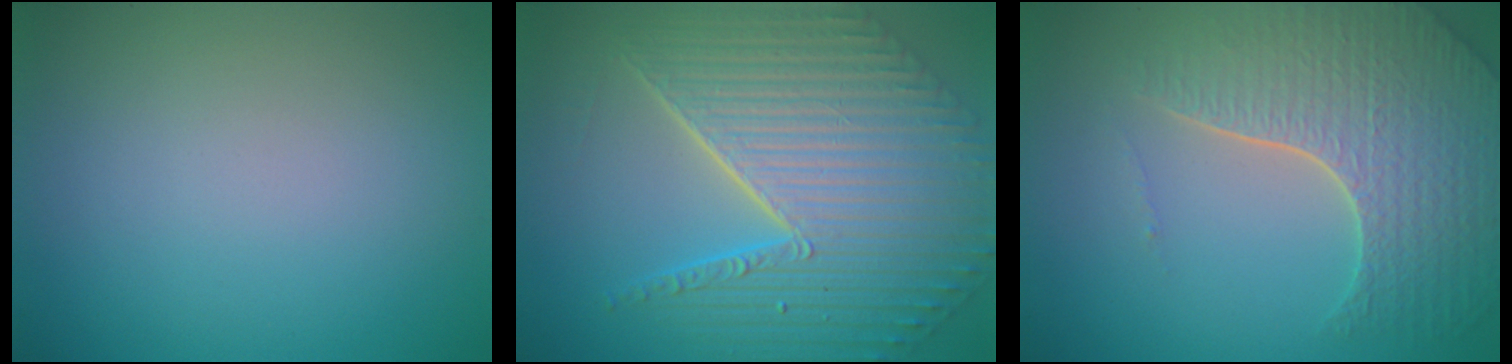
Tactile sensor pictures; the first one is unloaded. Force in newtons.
{"total": 10.8, "press": 7.2, "slide": 8.0}
{"total": 6.8, "press": 5.2, "slide": 4.4}